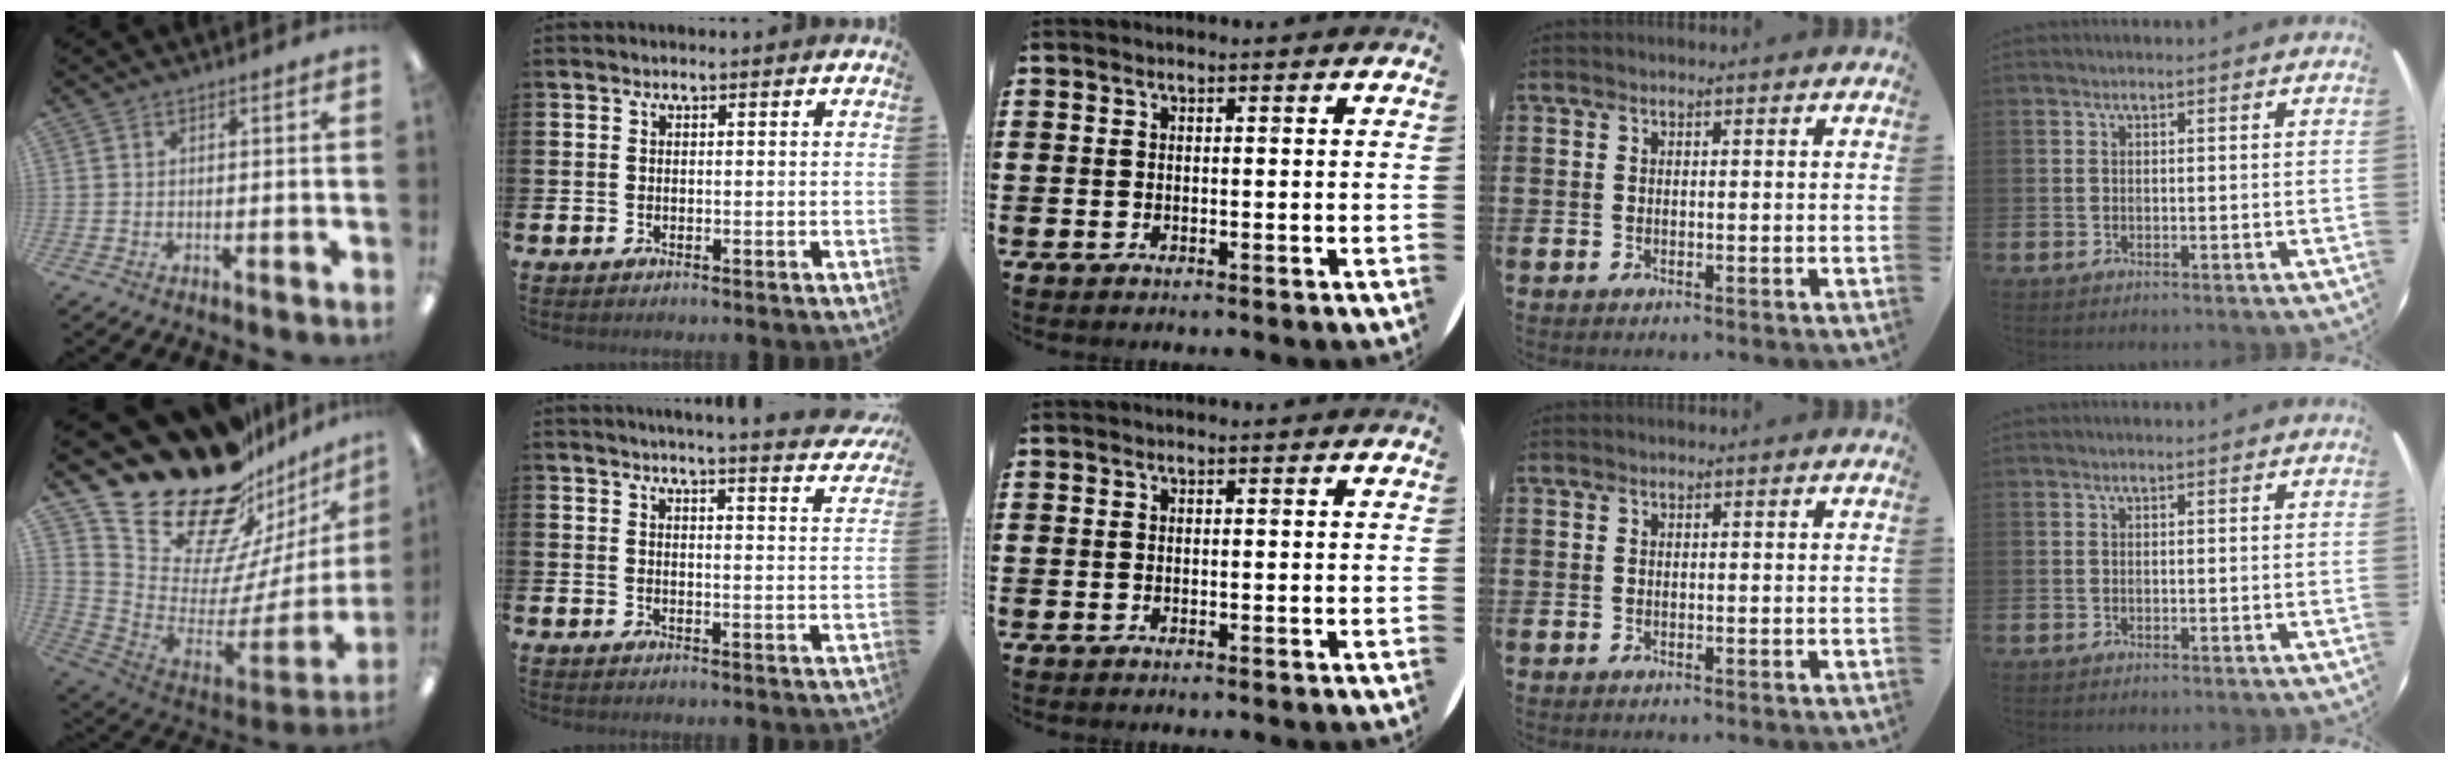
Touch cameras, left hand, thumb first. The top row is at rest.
{"thumb": {"total": 25.3, "force": [19.8, 12.1, 10.2], "torque": [-0.155, -0.165, 0.380]}, "index": {"total": 4.4, "force": [4.2, -0.5, 0.9], "torque": [-0.016, -0.032, 0.069]}}